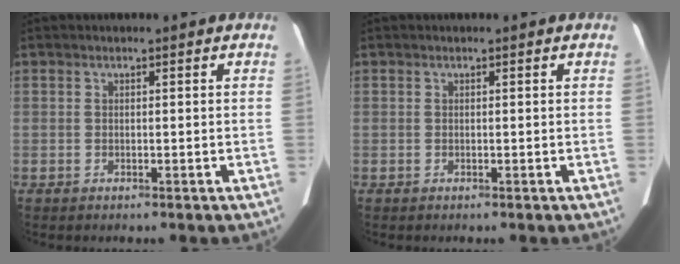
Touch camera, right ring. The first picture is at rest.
{"total": 0.0}